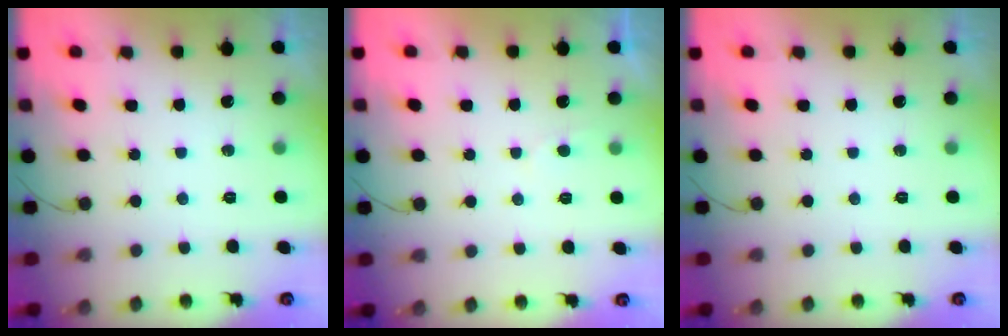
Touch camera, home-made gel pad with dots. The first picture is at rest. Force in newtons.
{"total": 2.0, "press": 1.9, "slide": 0.3}
{"total": 0.0}